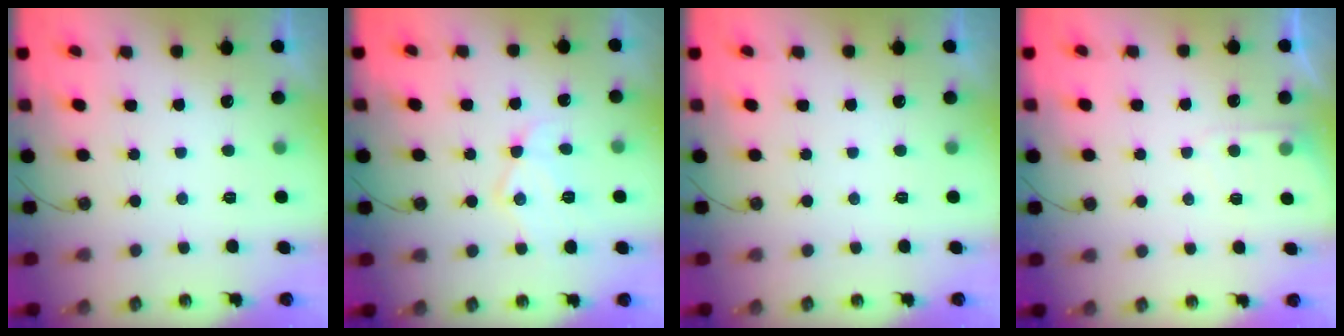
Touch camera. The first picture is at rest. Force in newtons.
{"total": 11.6, "press": 11.6, "slide": 0.6}
{"total": 0.0}
{"total": 4.6, "press": 4.6, "slide": 0.6}